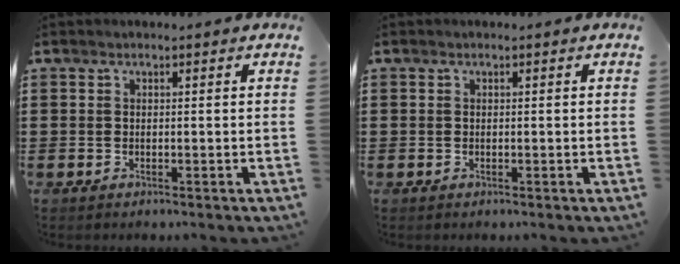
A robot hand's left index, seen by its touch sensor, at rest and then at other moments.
{"total": 0.0}